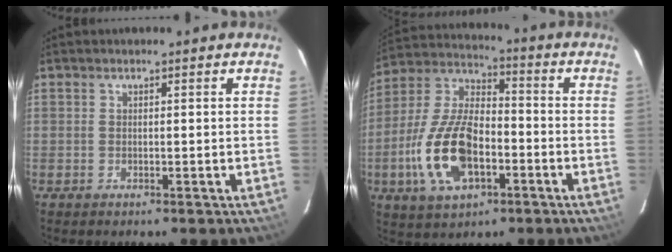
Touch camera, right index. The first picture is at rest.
{"total": 17.1, "force": [-5.5, 8.7, 13.6], "torque": [-0.294, 0.003, -0.097]}